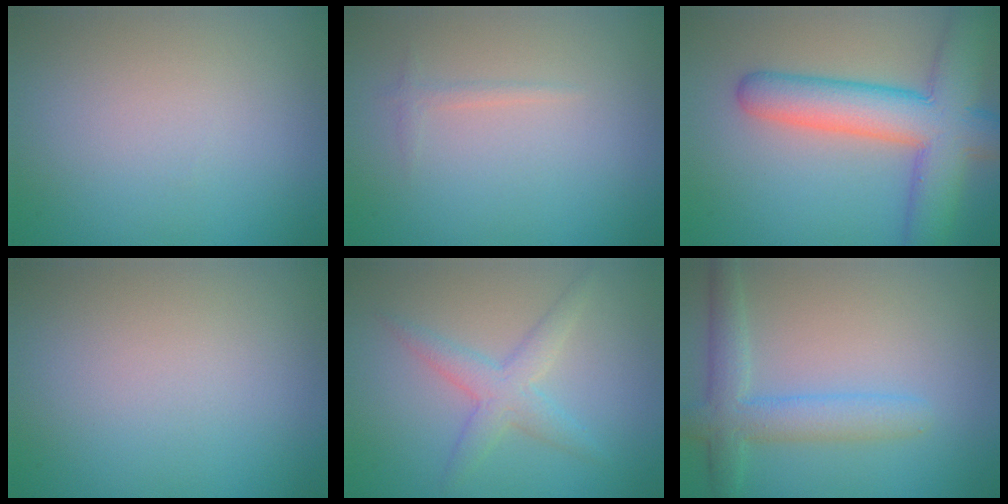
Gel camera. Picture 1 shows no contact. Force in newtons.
{"total": 0.8, "press": 0.8, "slide": 0.0}
{"total": 9.1, "press": 9.1, "slide": 0.4}
{"total": 0.0}
{"total": 2.9, "press": 2.9, "slide": 0.0}
{"total": 3.8, "press": 3.8, "slide": 0.0}